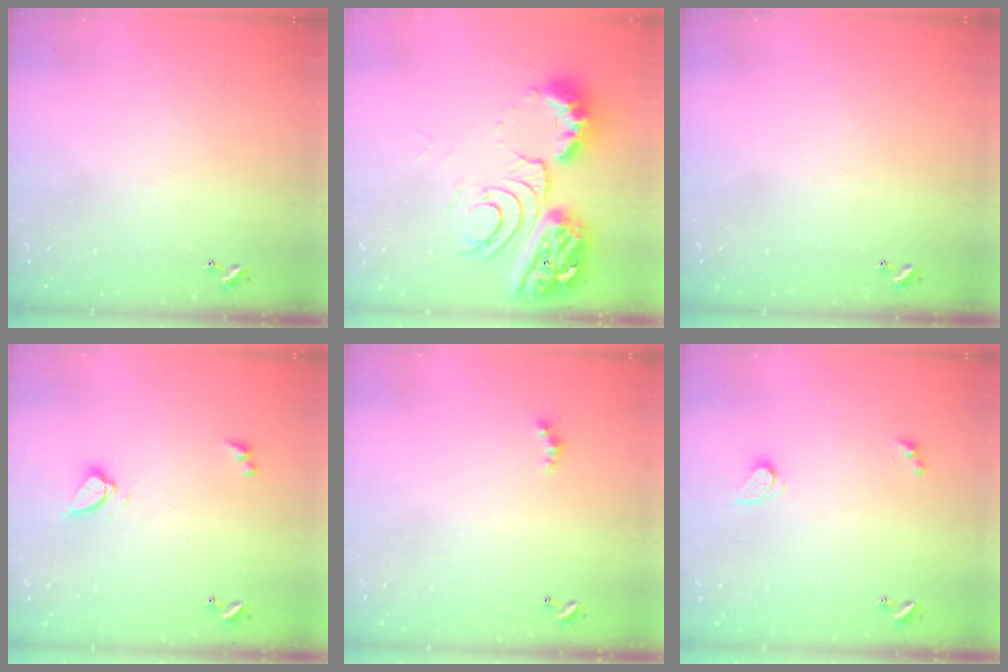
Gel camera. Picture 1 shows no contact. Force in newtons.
{"total": 14.1, "press": 14.1, "slide": 1.5}
{"total": 0.0}
{"total": 3.3, "press": 3.3, "slide": 0.5}
{"total": 1.6, "press": 1.6, "slide": 0.4}
{"total": 2.6, "press": 2.6, "slide": 0.3}